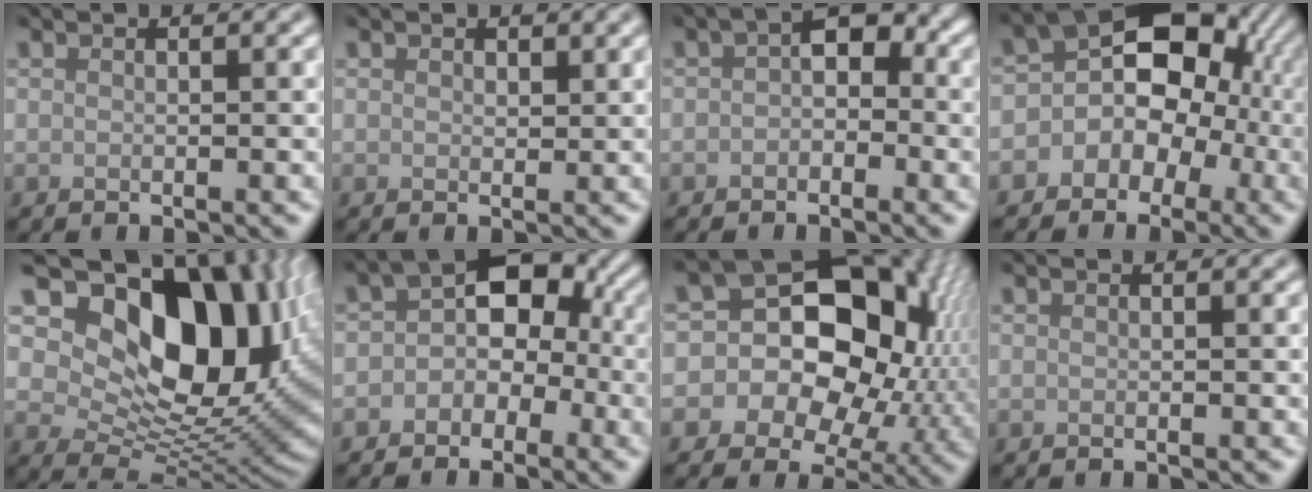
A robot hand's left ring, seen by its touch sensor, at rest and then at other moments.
{"total": 0.9, "force": [0.6, 0.6, 0.4], "torque": [-0.004, -0.003, 0.009]}
{"total": 3.1, "force": [-0.1, 2.1, 2.2], "torque": [-0.024, 0.009, -0.018]}
{"total": 9.8, "force": [-0.1, 7.8, 5.9], "torque": [-0.043, 0.022, -0.035]}
{"total": 14.1, "force": [4.1, 9.3, 9.7], "torque": [-0.129, -0.006, 0.076]}
{"total": 5.0, "force": [-0.9, 3.8, 3.2], "torque": [-0.018, 0.013, -0.031]}
{"total": 17.4, "force": [1.2, 13.5, 10.8], "torque": [-0.156, 0.012, 0.014]}
{"total": 0.0}